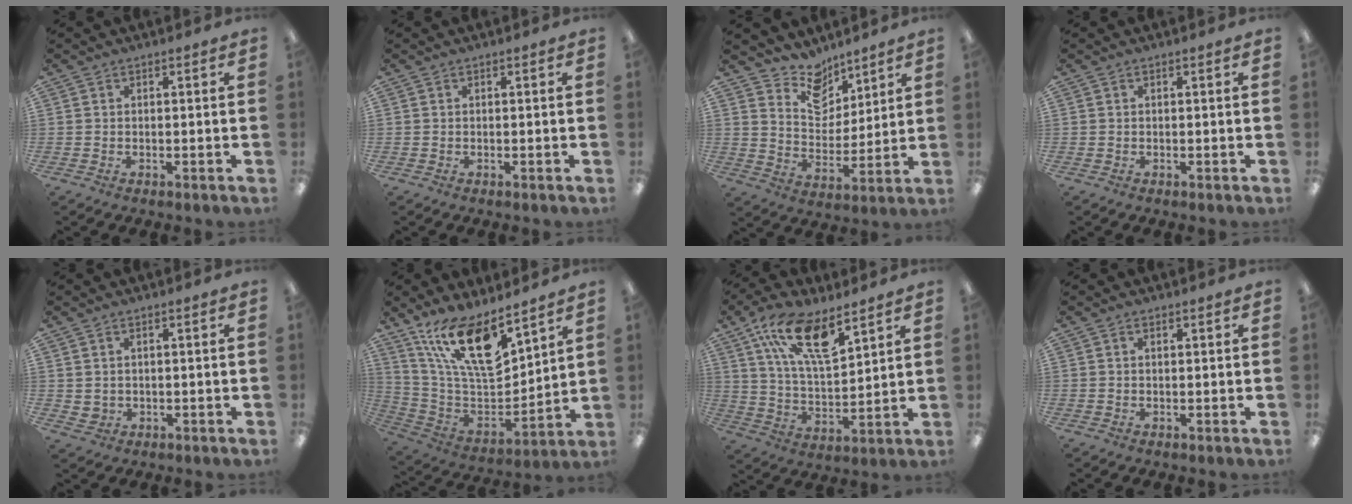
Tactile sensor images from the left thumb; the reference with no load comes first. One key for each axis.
{"total": 0.0}
{"total": 10.3, "fx": 8.7, "fy": 5.3, "fz": 1.7, "tx": -0.034, "ty": -0.063, "tz": 0.166}
{"total": 0.0}
{"total": 1.7, "fx": 0.9, "fy": 1.4, "fz": 0.6, "tx": -0.015, "ty": 0.002, "tz": 0.015}
{"total": 18.5, "fx": 12.8, "fy": 6.1, "fz": 11.8, "tx": -0.233, "ty": -0.082, "tz": 0.226}
{"total": 16.7, "fx": 10.1, "fy": 6.2, "fz": 11.7, "tx": -0.218, "ty": -0.037, "tz": 0.179}
{"total": 0.8, "fx": 0.4, "fy": 0.4, "fz": 0.6, "tx": -0.006, "ty": -0.001, "tz": 0.005}